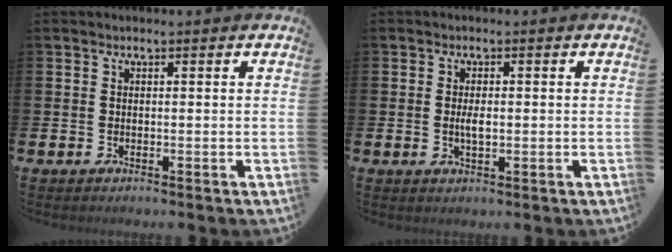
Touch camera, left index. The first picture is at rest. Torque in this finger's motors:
{"motor_torque": [0.65, 0.09, 0.19, 0.08]}